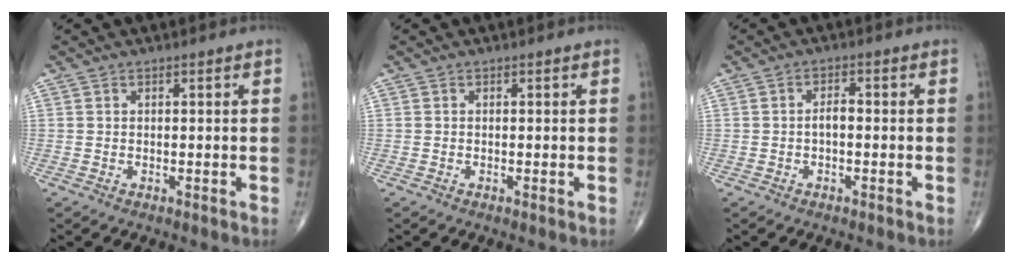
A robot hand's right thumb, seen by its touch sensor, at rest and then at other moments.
{"total": 0.0}
{"total": 2.0, "force": [-0.5, 0.9, 1.6], "torque": [-0.023, 0.010, -0.010]}